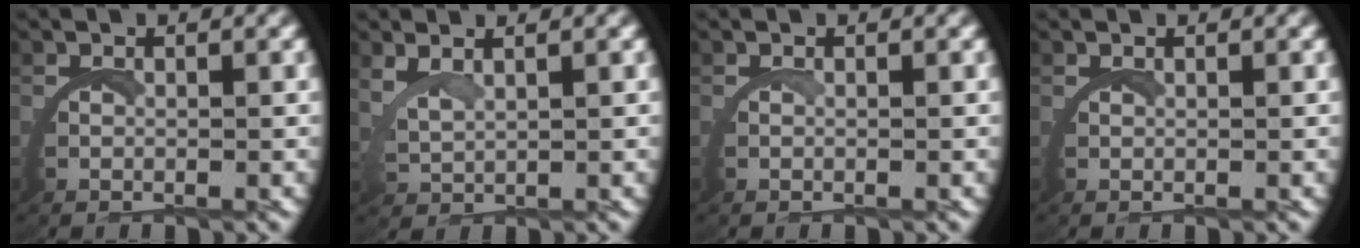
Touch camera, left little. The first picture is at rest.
{"total": 2.0, "force": [1.9, 0.0, 0.6], "torque": [-0.031, -0.003, 0.045]}
{"total": 0.0}
{"total": 0.6, "force": [0.5, -0.3, 0.0], "torque": [-0.001, 0.000, 0.011]}